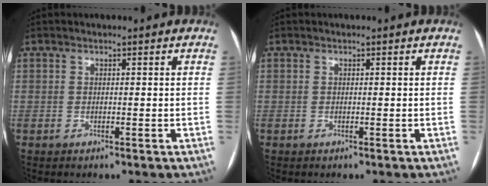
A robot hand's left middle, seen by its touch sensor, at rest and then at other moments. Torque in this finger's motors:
{"motor_torque": [-0.05, 0.22, 0.05, 0.00]}